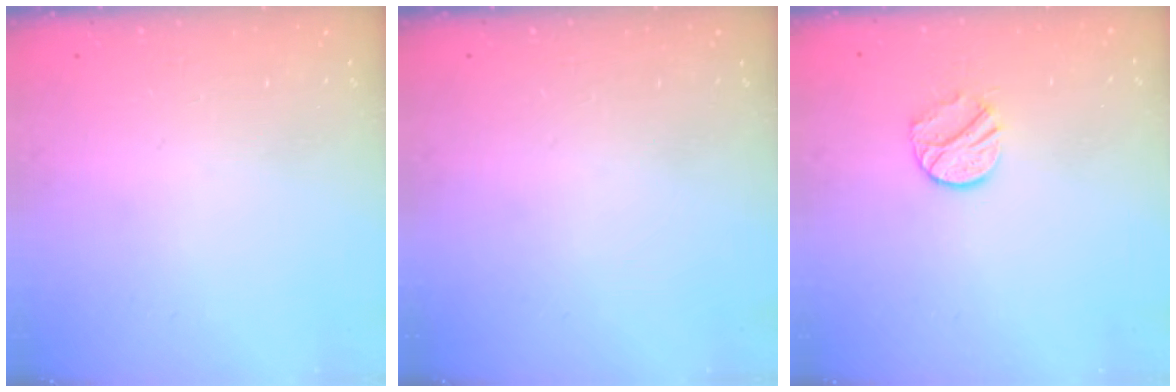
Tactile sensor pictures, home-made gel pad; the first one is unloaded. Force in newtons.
{"total": 0.0}
{"total": 9.5, "press": 9.4, "slide": 0.8}